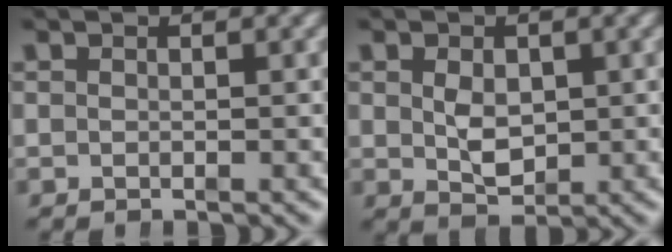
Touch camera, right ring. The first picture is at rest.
{"total": 2.8, "force": [-0.2, 1.7, 2.3], "torque": [-0.040, -0.021, 0.011]}